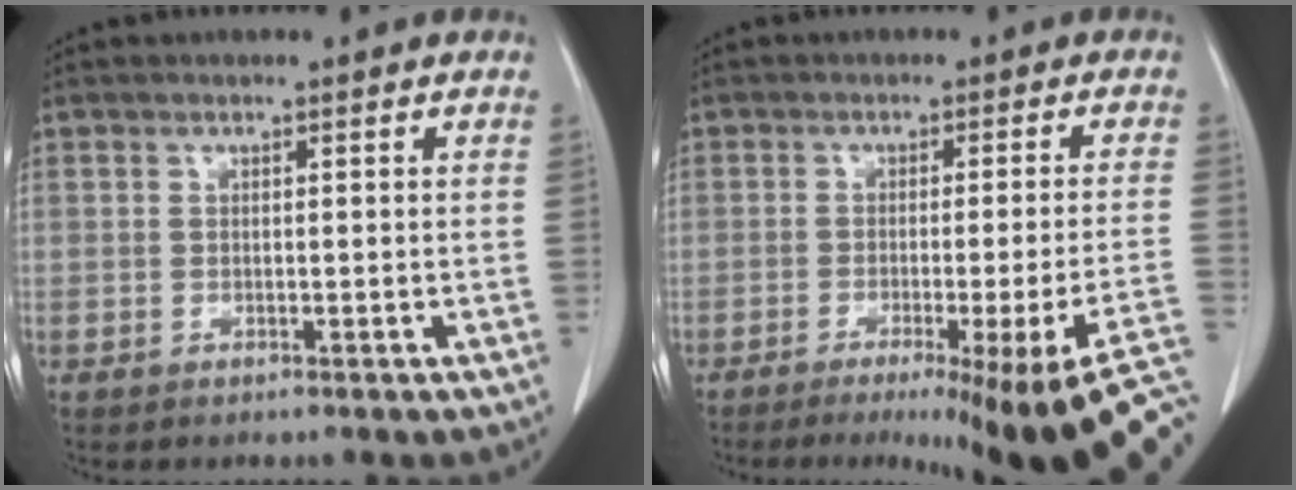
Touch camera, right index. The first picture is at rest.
{"total": 19.2, "force": [-13.4, -1.1, 13.7], "torque": [-0.084, -0.030, -0.173]}